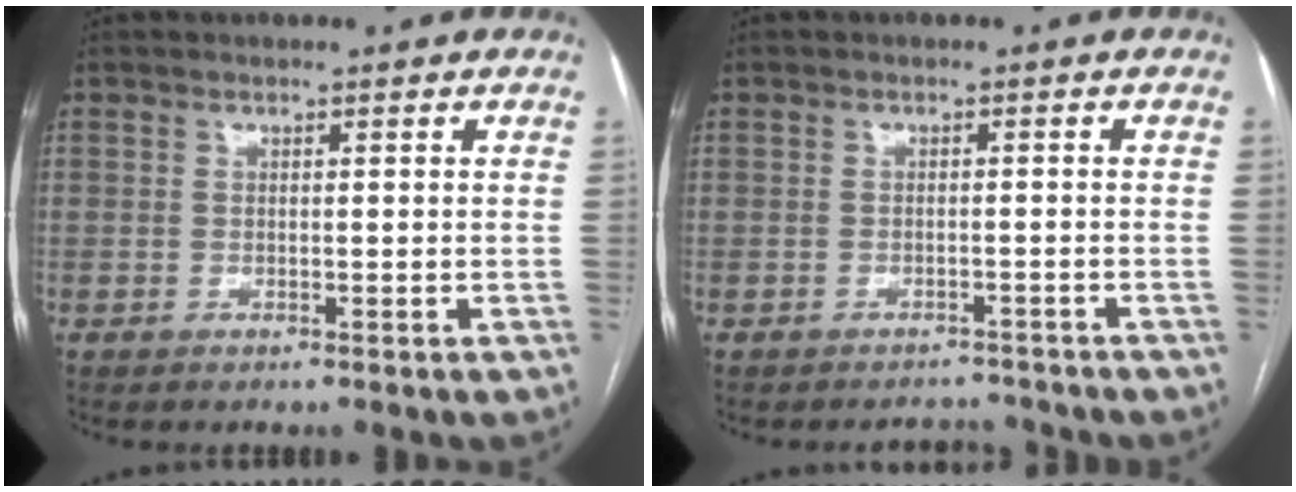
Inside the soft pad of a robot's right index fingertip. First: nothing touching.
{"total": 2.9, "force": [-2.7, 0.7, -0.6], "torque": [0.008, 0.000, -0.035]}